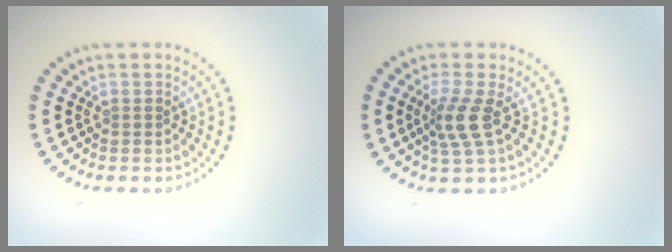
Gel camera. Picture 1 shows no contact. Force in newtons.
{"total": 2.9, "press": 2.2, "slide": 1.9}